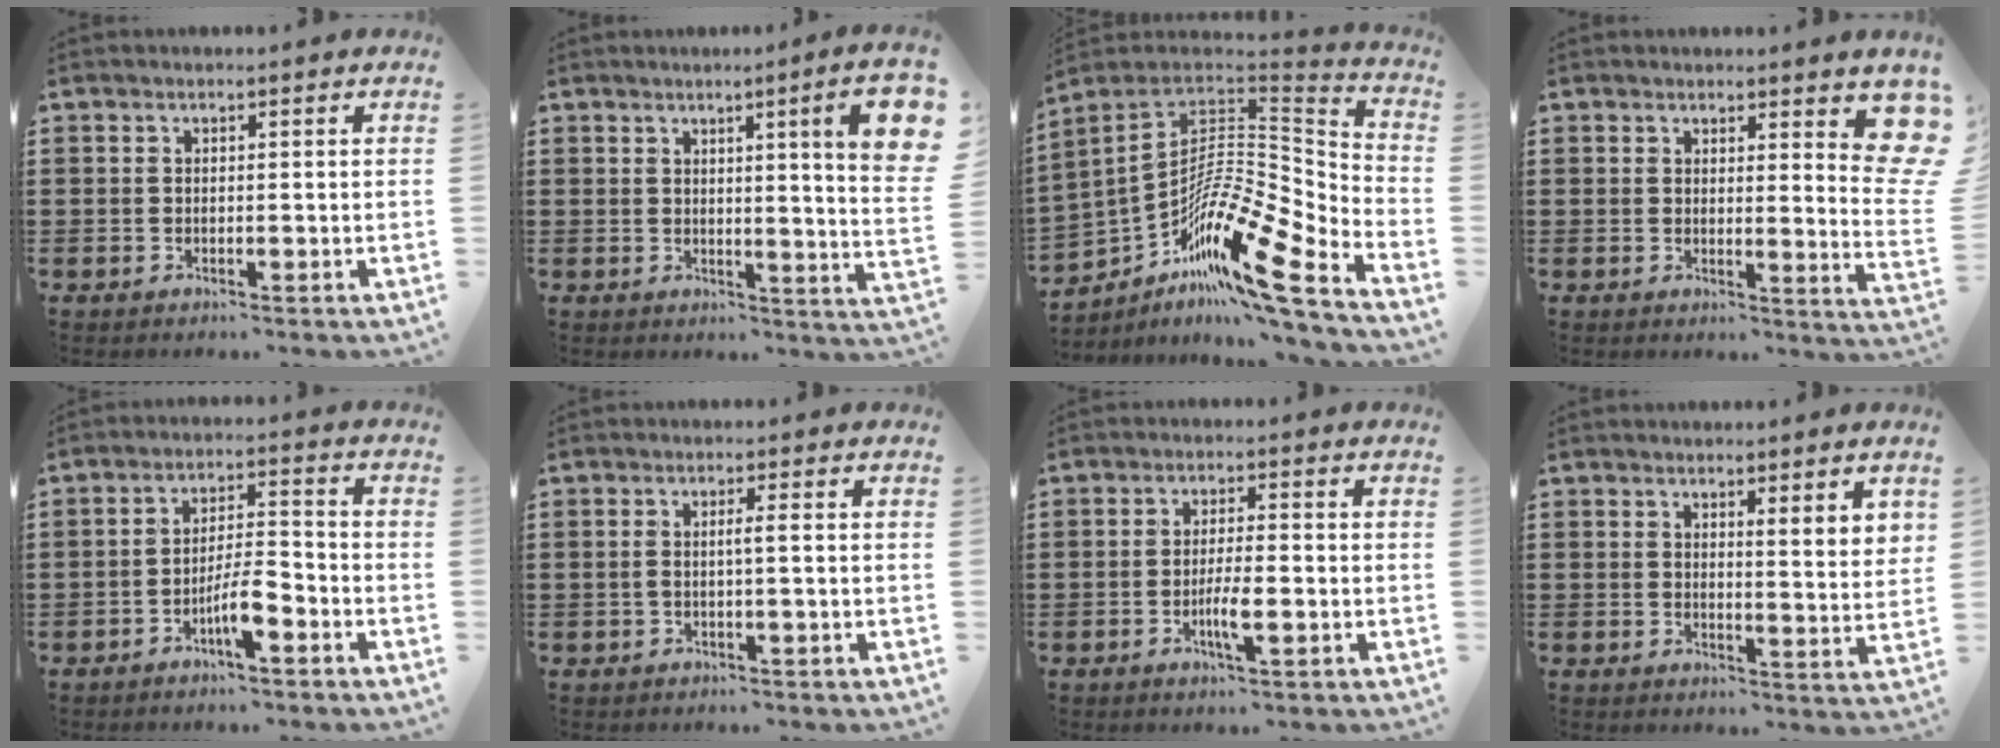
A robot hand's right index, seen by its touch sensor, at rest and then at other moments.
{"total": 8.1, "force": [3.2, 0.1, 7.5], "torque": [-0.114, -0.017, 0.046]}
{"total": 15.7, "force": [-8.8, 4.1, 12.4], "torque": [-0.228, -0.014, -0.169]}
{"total": 4.8, "force": [3.4, 0.9, 3.4], "torque": [-0.046, -0.013, 0.056]}
{"total": 6.2, "force": [-3.2, 1.6, 5.1], "torque": [-0.098, 0.004, -0.059]}
{"total": 1.7, "force": [-0.3, -0.2, 1.6], "torque": [-0.031, -0.001, -0.008]}
{"total": 4.4, "force": [-1.6, 0.7, 4.0], "torque": [-0.073, -0.002, -0.029]}
{"total": 2.2, "force": [2.0, -0.4, 1.0], "torque": [-0.027, -0.003, 0.035]}